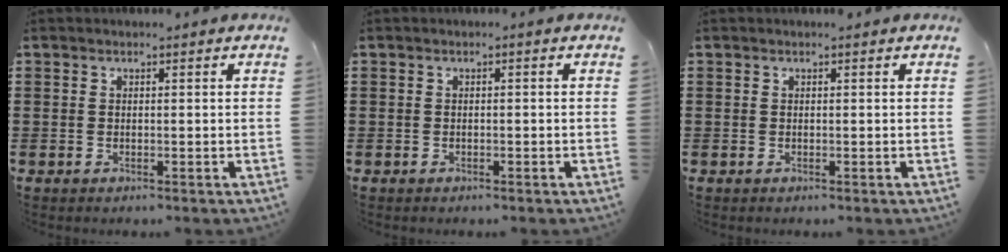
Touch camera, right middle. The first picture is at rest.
{"total": 0.0}
{"total": 0.0}